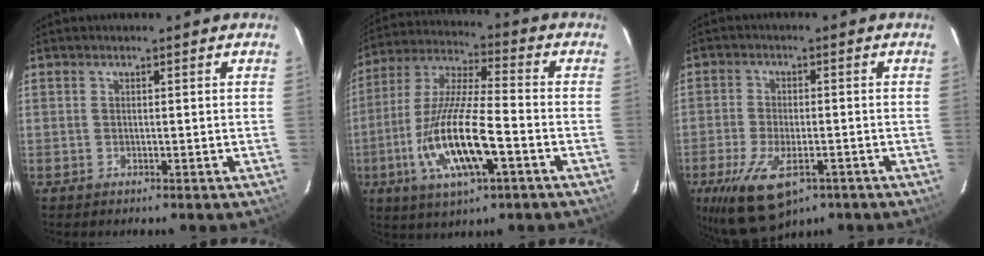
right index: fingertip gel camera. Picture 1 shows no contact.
{"total": 16.3, "force": [-5.5, 3.9, 14.8], "torque": [-0.308, -0.016, -0.104]}
{"total": 12.6, "force": [-6.7, 5.8, 9.0], "torque": [-0.197, -0.033, -0.109]}